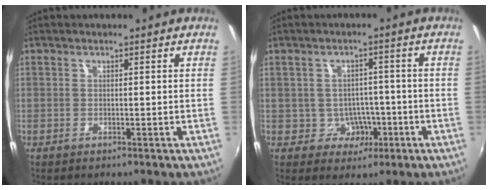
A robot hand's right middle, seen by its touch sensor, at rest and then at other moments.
{"total": 4.9, "force": [-1.7, 4.5, 0.8], "torque": [-0.025, 0.016, -0.011]}